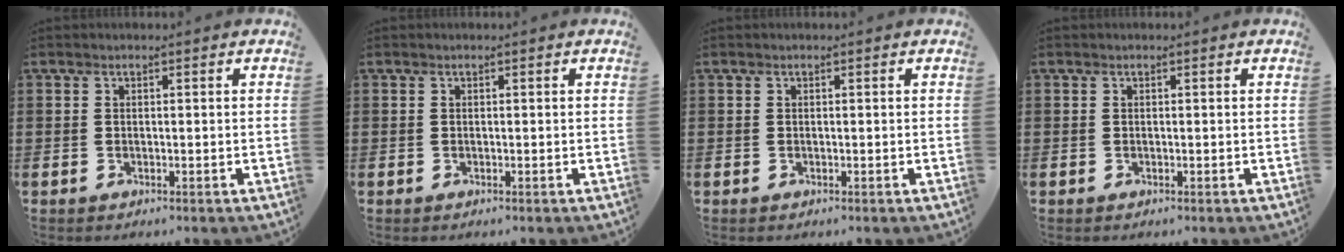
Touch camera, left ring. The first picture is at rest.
{"total": 0.0}
{"total": 0.0}
{"total": 0.0}